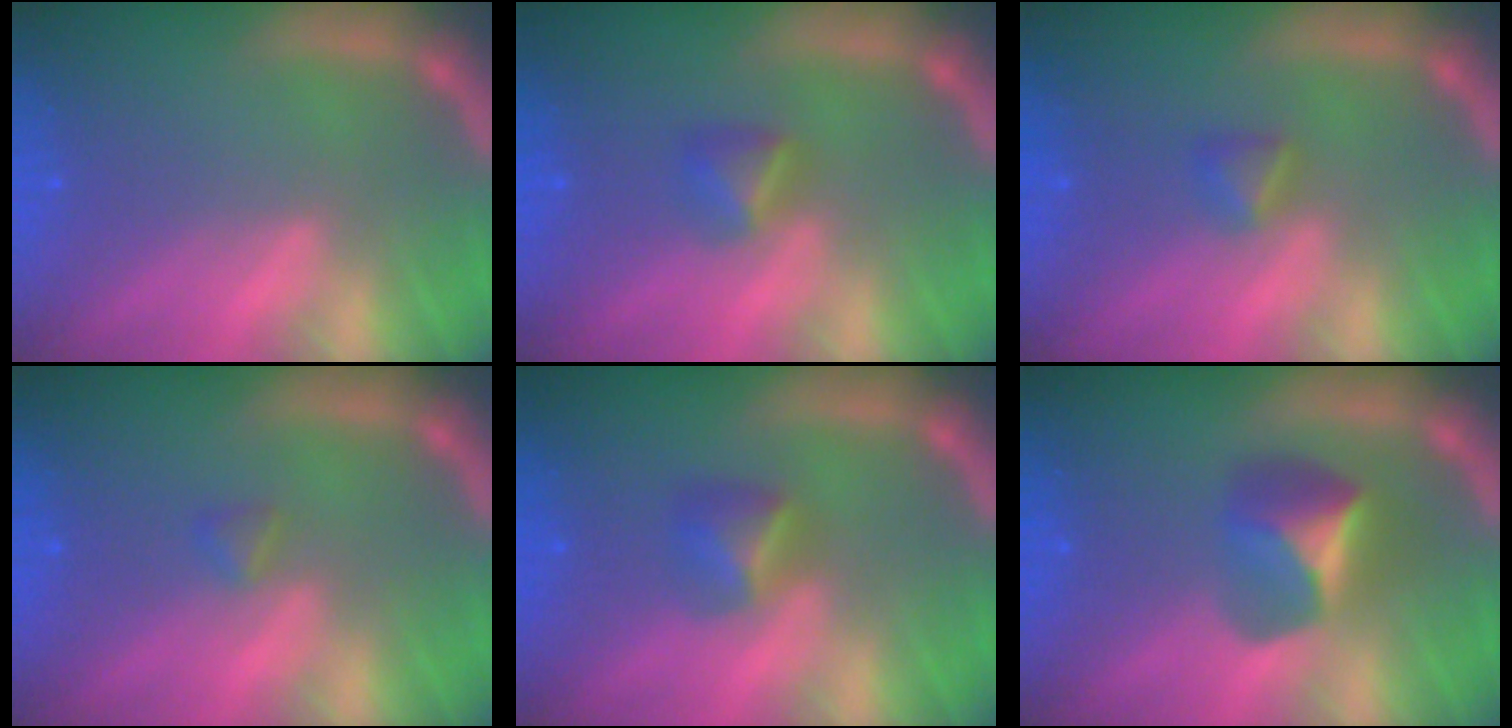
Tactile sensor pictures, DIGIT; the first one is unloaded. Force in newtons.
{"total": 1.9}
{"total": 1.4}
{"total": 0.9}
{"total": 2.4}
{"total": 3.9}